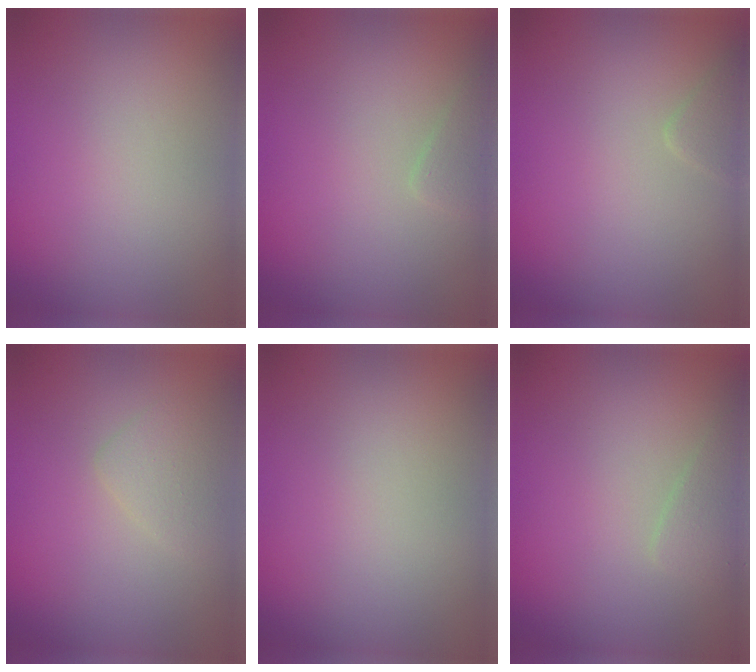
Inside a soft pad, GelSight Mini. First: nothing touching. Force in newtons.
{"total": 1.0, "press": 1.0, "slide": 0.1}
{"total": 1.0, "press": 1.0, "slide": 0.1}
{"total": 1.6, "press": 1.6, "slide": 0.0}
{"total": 0.0}
{"total": 1.3, "press": 1.3, "slide": 0.0}